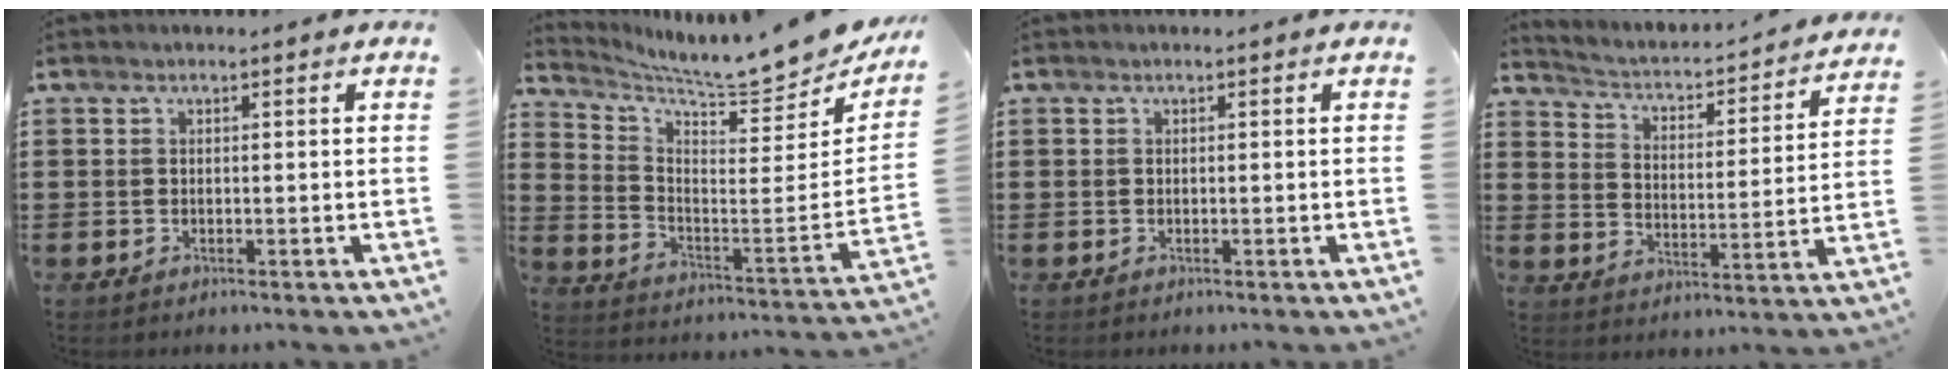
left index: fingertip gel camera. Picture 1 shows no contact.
{"total": 7.2, "force": [6.9, -0.3, 2.0], "torque": [-0.059, -0.077, 0.109]}
{"total": 0.0}
{"total": 1.7, "force": [1.6, 0.3, 0.4], "torque": [-0.026, -0.029, 0.013]}